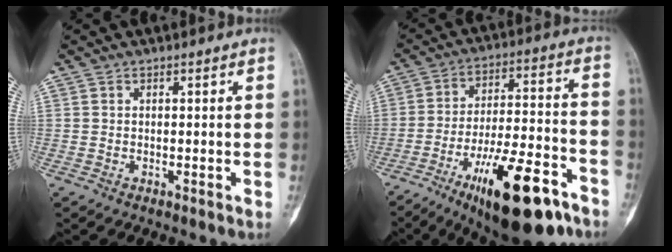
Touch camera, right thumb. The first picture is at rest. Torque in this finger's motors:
{"motor_torque": [3.37, 1.37, 1.35, -1.42, 0.46]}